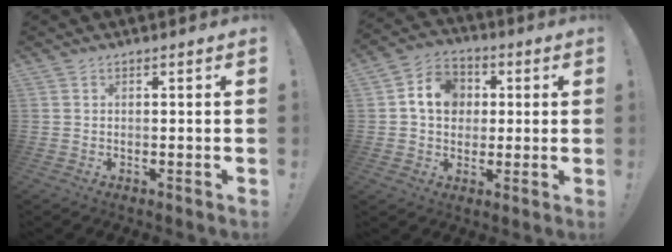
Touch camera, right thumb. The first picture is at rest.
{"total": 11.4, "force": [2.3, 9.7, 5.6], "torque": [-0.070, 0.005, 0.048]}